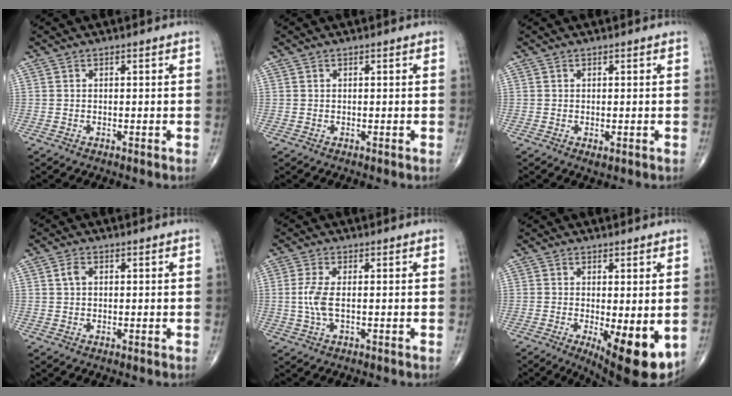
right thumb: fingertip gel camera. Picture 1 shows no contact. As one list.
[{"total": 0.0}, {"total": 1.1, "force": [-0.3, 0.5, 0.9], "torque": [-0.013, -0.004, -0.003]}, {"total": 1.8, "force": [0.4, 1.2, 1.3], "torque": [-0.024, 0.005, 0.007]}, {"total": 4.5, "force": [-0.1, 1.7, 4.2], "torque": [-0.110, 0.000, -0.003]}, {"total": 11.4, "force": [-3.0, 3.8, 10.4], "torque": [-0.136, -0.024, -0.033]}]